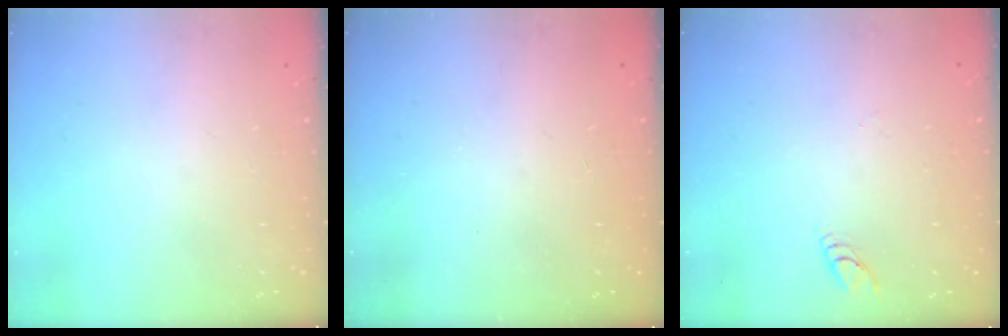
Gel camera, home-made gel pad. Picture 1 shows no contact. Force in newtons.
{"total": 0.0}
{"total": 2.8, "press": 2.8, "slide": 0.2}